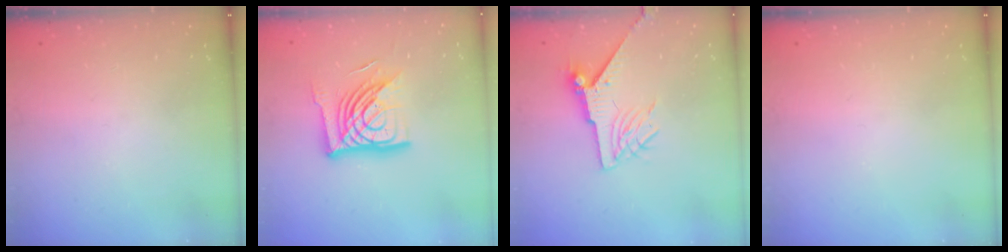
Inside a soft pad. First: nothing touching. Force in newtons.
{"total": 16.8, "press": 16.7, "slide": 1.7}
{"total": 8.0, "press": 8.0, "slide": 0.1}
{"total": 0.0}